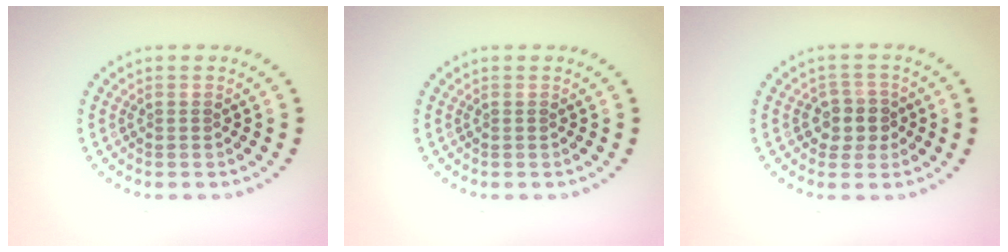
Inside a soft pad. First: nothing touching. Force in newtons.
{"total": 0.0}
{"total": 2.6, "press": 2.3, "slide": 1.1}